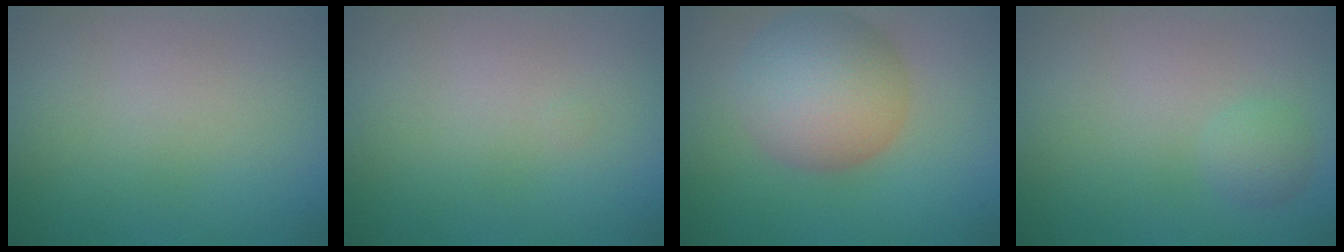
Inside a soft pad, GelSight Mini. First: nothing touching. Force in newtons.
{"total": 0.0}
{"total": 6.8, "press": 6.8, "slide": 0.3}
{"total": 1.4, "press": 1.4, "slide": 0.1}